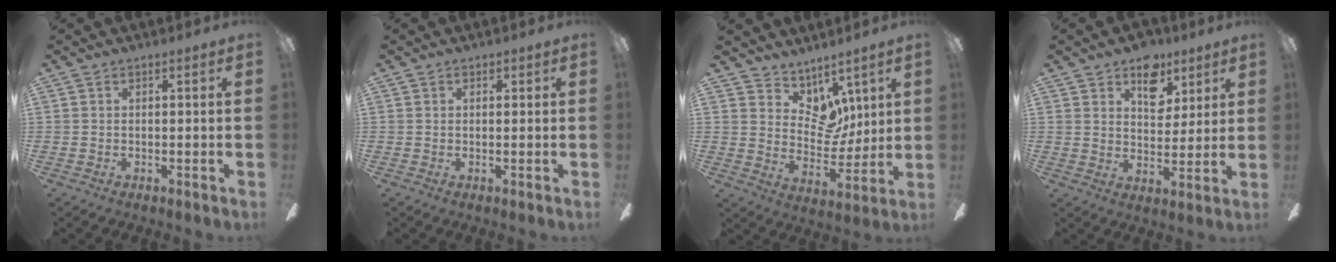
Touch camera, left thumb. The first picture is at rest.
{"total": 0.8, "force": [0.5, 0.6, 0.1], "torque": [-0.002, 0.003, 0.009]}
{"total": 9.2, "force": [5.8, 6.5, 3.0], "torque": [-0.040, -0.053, 0.115]}
{"total": 9.9, "force": [6.0, 6.5, 4.6], "torque": [-0.046, -0.029, 0.104]}